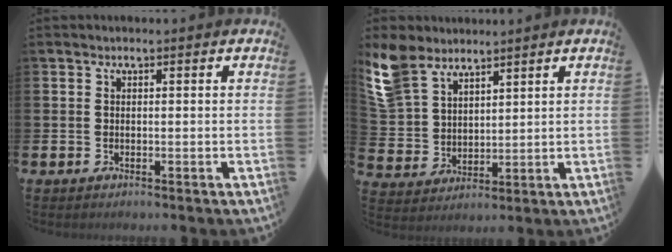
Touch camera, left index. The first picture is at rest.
{"total": 8.3, "force": [7.0, 4.0, 1.9], "torque": [-0.069, -0.023, 0.134]}